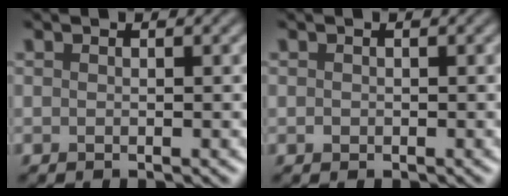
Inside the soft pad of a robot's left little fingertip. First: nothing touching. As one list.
[{"total": 0.5, "force": [-0.1, 0.5, 0.1], "torque": [0.001, -0.005, -0.004]}]